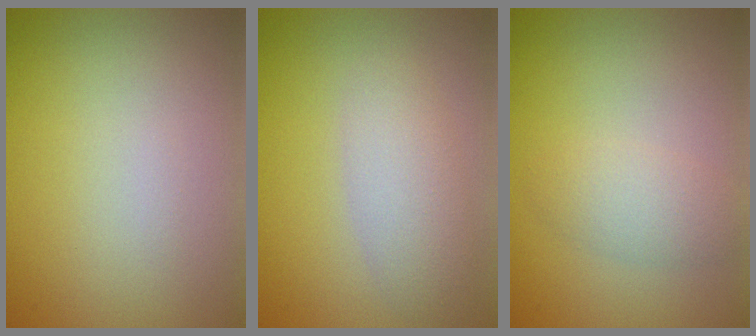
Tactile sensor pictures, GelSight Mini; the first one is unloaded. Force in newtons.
{"total": 3.2, "press": 3.2, "slide": 0.0}
{"total": 2.2, "press": 2.2, "slide": 0.1}